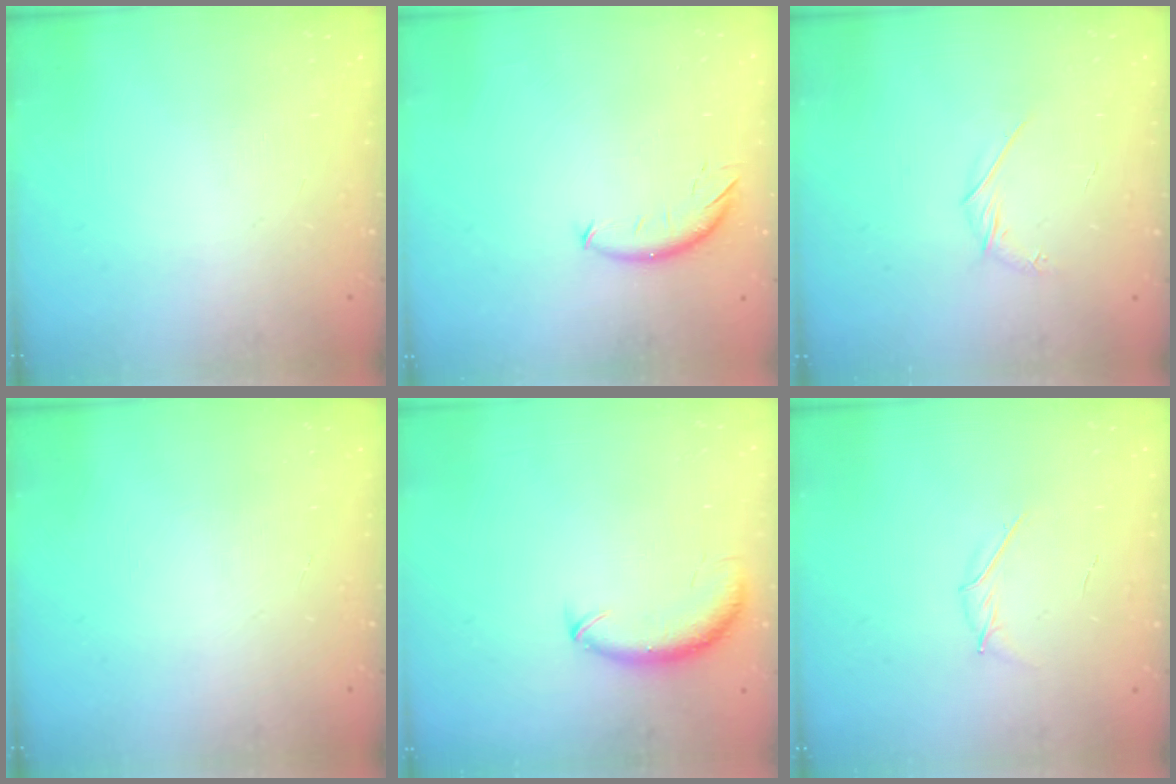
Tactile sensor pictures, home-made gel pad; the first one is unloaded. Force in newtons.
{"total": 7.5, "press": 7.5, "slide": 0.6}
{"total": 3.3, "press": 3.2, "slide": 0.7}
{"total": 0.0}
{"total": 8.7, "press": 8.6, "slide": 1.6}
{"total": 3.6, "press": 3.5, "slide": 0.9}